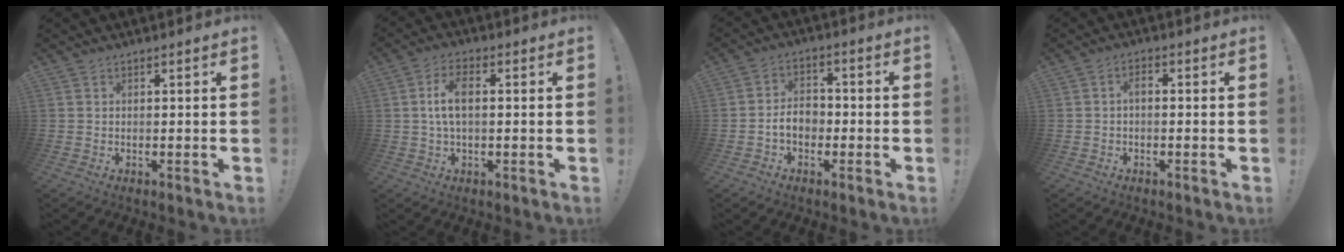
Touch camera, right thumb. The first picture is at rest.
{"total": 7.1, "force": [0.6, 3.3, 6.3], "torque": [-0.127, 0.008, 0.009]}
{"total": 6.7, "force": [-2.0, 4.7, 4.3], "torque": [-0.083, 0.013, -0.036]}
{"total": 2.2, "force": [-0.7, 0.8, 1.9], "torque": [-0.042, 0.011, -0.013]}